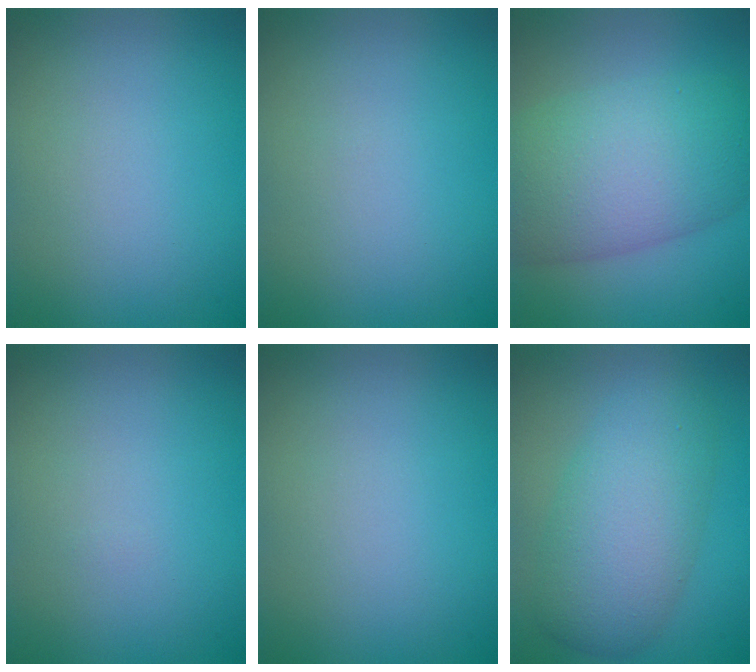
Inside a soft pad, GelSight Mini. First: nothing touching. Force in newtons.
{"total": 0.0}
{"total": 10.3, "press": 10.3, "slide": 0.2}
{"total": 0.0}
{"total": 0.0}
{"total": 7.4, "press": 7.4, "slide": 0.3}